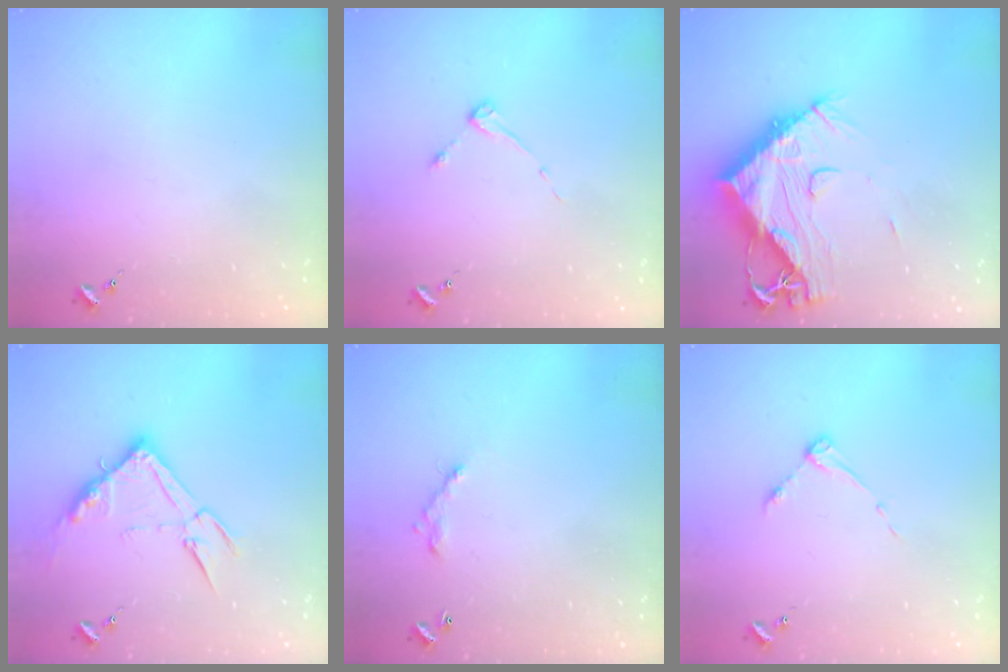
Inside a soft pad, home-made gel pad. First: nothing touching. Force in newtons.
{"total": 3.1, "press": 3.1, "slide": 0.4}
{"total": 18.4, "press": 18.3, "slide": 1.6}
{"total": 13.8, "press": 13.8, "slide": 0.8}
{"total": 5.2, "press": 5.2, "slide": 0.2}
{"total": 4.3, "press": 4.3, "slide": 0.6}